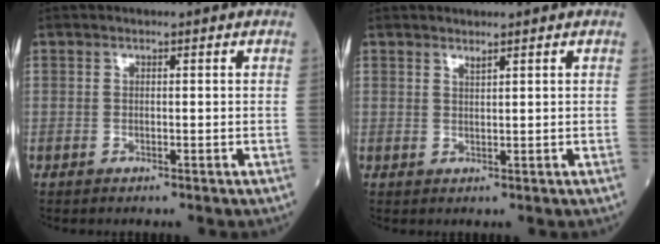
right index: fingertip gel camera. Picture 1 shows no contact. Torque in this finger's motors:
{"motor_torque": [-0.09, 0.08, -0.05, -0.01]}